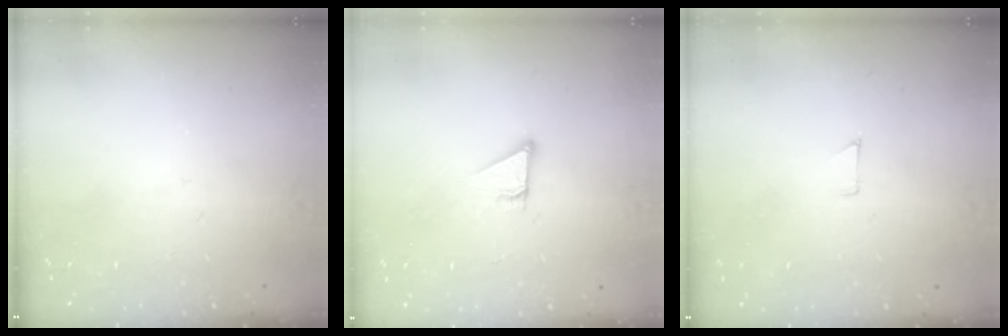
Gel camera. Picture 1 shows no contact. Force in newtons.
{"total": 2.9, "press": 2.9, "slide": 0.1}
{"total": 3.8, "press": 3.8, "slide": 0.3}